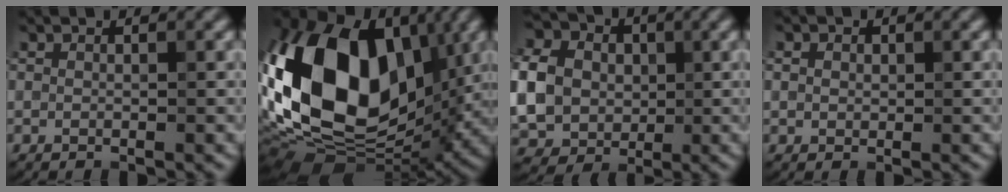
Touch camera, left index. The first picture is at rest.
{"total": 18.1, "force": [1.9, 11.9, 13.5], "torque": [-0.265, 0.019, 0.012]}
{"total": 9.2, "force": [0.3, 7.8, 4.9], "torque": [-0.125, 0.009, -0.010]}
{"total": 1.1, "force": [0.4, 0.9, 0.3], "torque": [-0.004, 0.000, 0.002]}